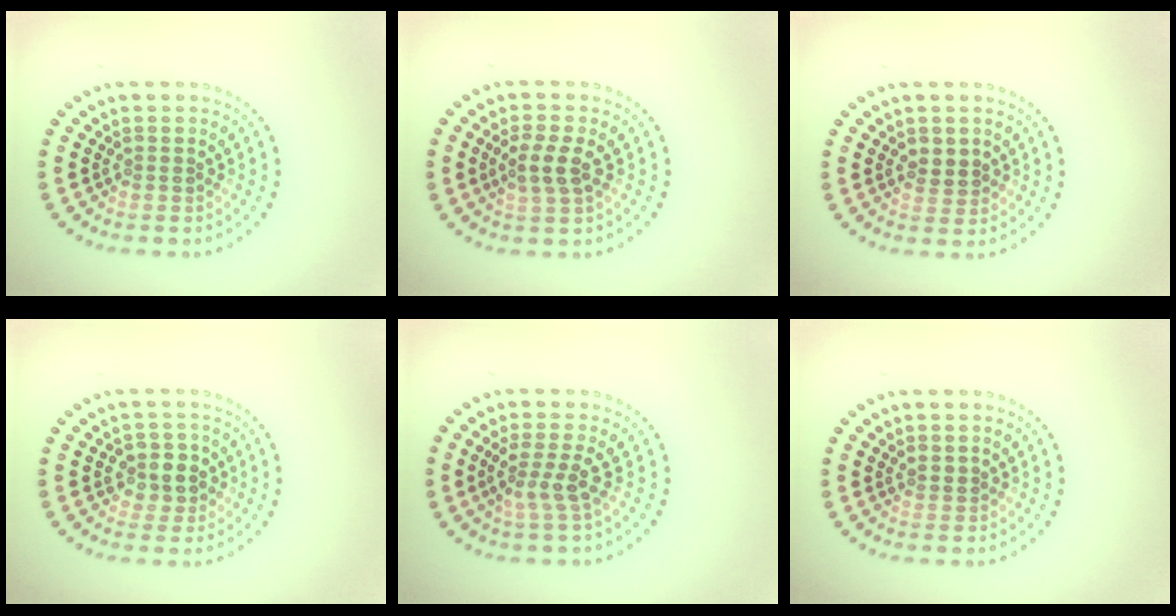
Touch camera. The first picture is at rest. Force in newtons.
{"total": 2.6, "press": 2.5, "slide": 0.8}
{"total": 1.8, "press": 1.8, "slide": 0.5}
{"total": 2.6, "press": 2.4, "slide": 1.0}
{"total": 2.6, "press": 2.0, "slide": 1.8}
{"total": 0.5, "press": 0.3, "slide": 0.4}